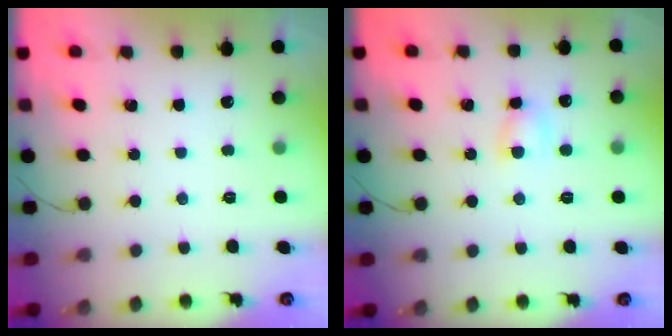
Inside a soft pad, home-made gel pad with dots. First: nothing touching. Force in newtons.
{"total": 4.4, "press": 4.3, "slide": 0.9}